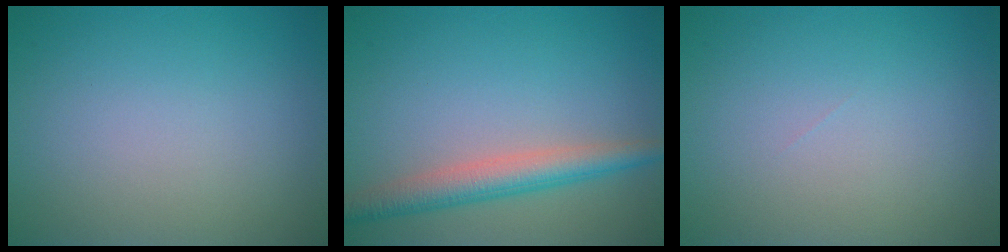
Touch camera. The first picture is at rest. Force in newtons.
{"total": 4.0, "press": 4.0, "slide": 0.1}
{"total": 0.0}